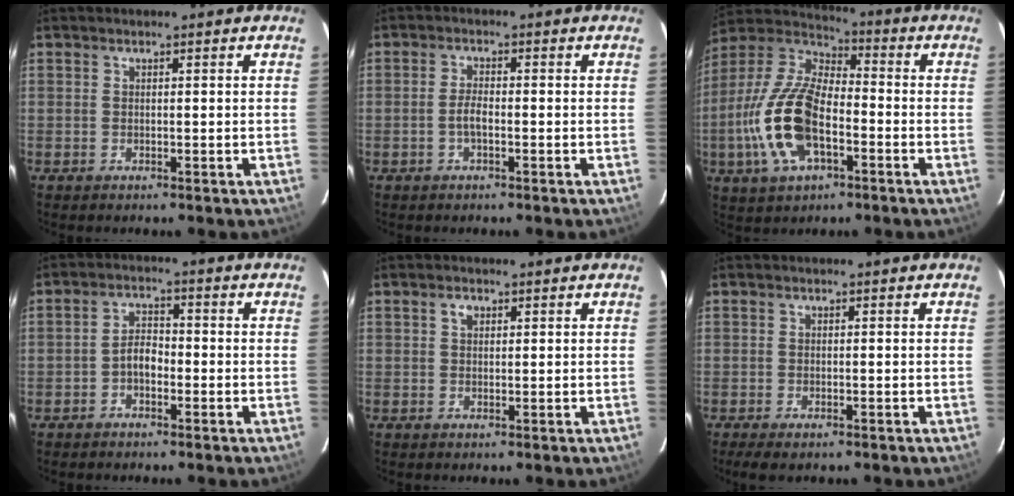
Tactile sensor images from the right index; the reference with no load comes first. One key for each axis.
{"total": 2.3, "fx": -0.9, "fy": 0.7, "fz": 2.0, "tx": -0.044, "ty": 0.004, "tz": -0.017}
{"total": 17.6, "fx": -5.0, "fy": 8.1, "fz": 14.8, "tx": -0.323, "ty": -0.004, "tz": -0.095}
{"total": 3.4, "fx": -1.7, "fy": 2.0, "fz": 2.2, "tx": -0.043, "ty": 0.013, "tz": -0.032}
{"total": 1.7, "fx": 0.7, "fy": 1.2, "fz": 0.9, "tx": -0.016, "ty": 0.007, "tz": 0.012}
{"total": 2.9, "fx": -2.0, "fy": 1.0, "fz": 1.9, "tx": -0.044, "ty": -0.009, "tz": -0.034}